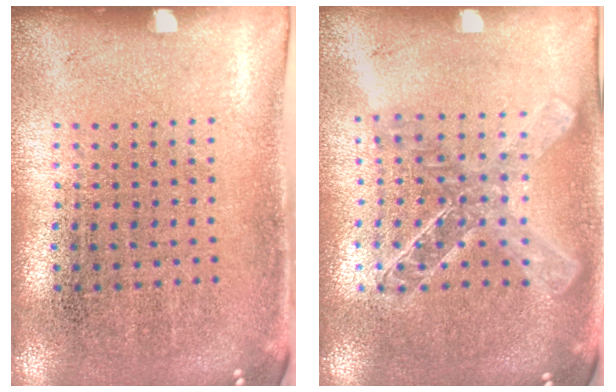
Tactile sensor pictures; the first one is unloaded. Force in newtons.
{"total": 1.7, "press": 1.5, "slide": 0.8}